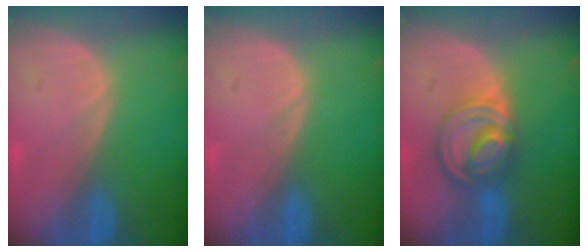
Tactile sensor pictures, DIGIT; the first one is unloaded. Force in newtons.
{"total": 0.0}
{"total": 8.1, "press": 6.9, "slide": 4.3}